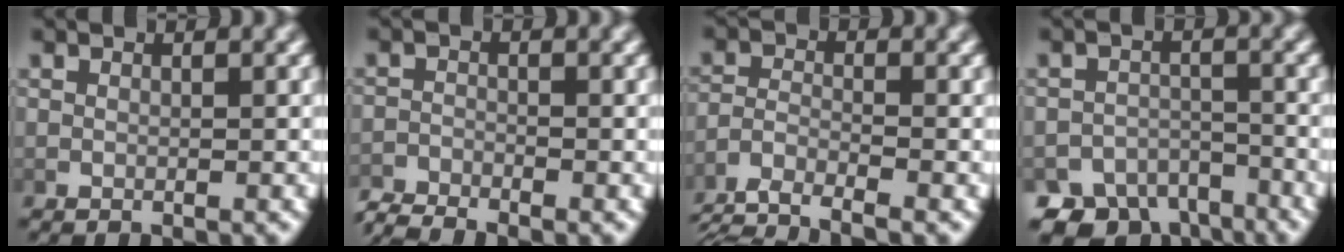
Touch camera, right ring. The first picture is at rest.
{"total": 2.5, "force": [-2.4, 0.4, 0.2], "torque": [-0.002, -0.010, -0.044]}
{"total": 7.1, "force": [-6.2, 2.2, 2.6], "torque": [-0.051, -0.025, -0.095]}
{"total": 8.2, "force": [-6.9, 4.0, 2.0], "torque": [-0.012, -0.023, -0.115]}